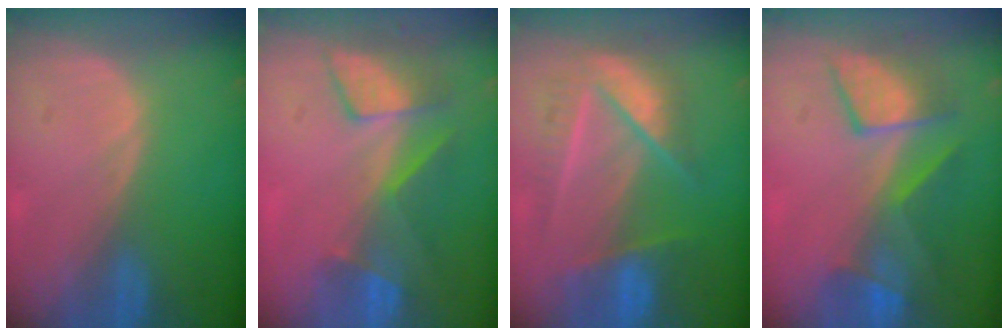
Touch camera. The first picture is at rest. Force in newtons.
{"total": 8.6, "press": 7.2, "slide": 4.7}
{"total": 8.6, "press": 8.0, "slide": 3.1}
{"total": 7.6, "press": 7.5, "slide": 1.1}